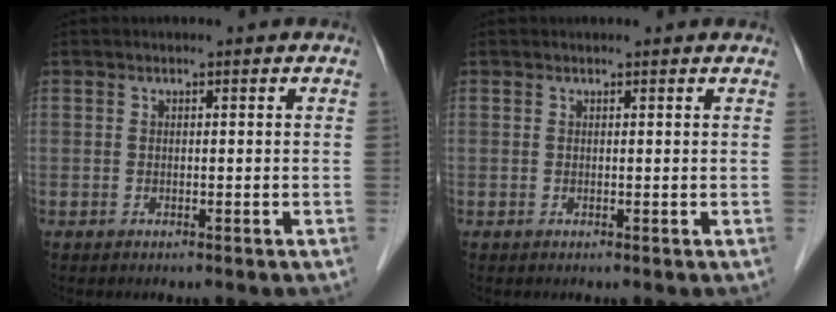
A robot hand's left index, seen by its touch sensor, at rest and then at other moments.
{"total": 1.4, "force": [1.3, 0.1, 0.3], "torque": [-0.011, 0.003, 0.008]}